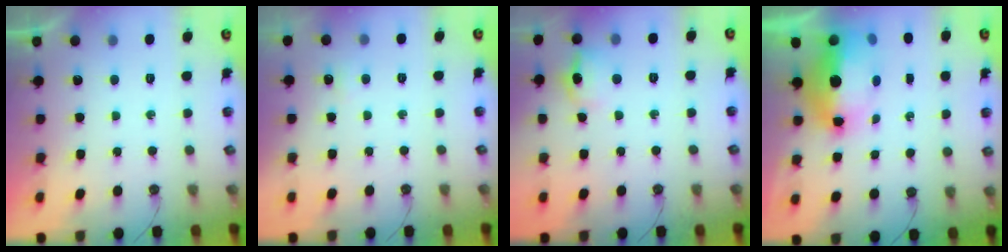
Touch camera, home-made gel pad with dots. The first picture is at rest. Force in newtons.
{"total": 2.7, "press": 2.7, "slide": 0.6}
{"total": 9.0, "press": 8.9, "slide": 0.7}
{"total": 15.9, "press": 13.6, "slide": 8.3}